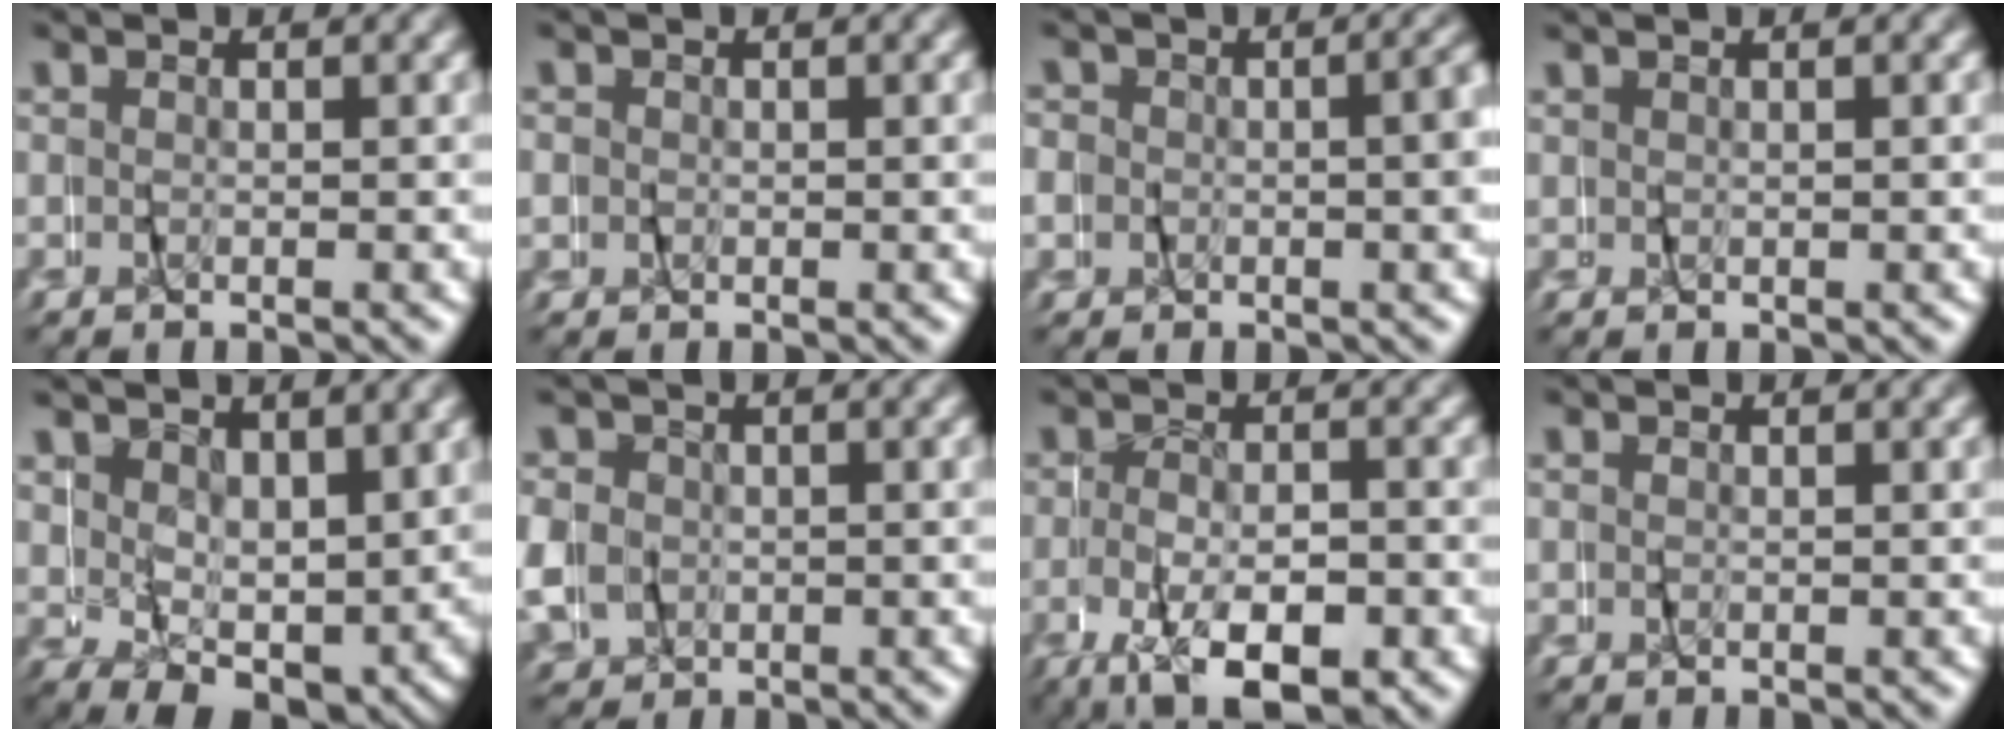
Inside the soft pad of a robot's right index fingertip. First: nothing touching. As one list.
[{"total": 1.9, "force": [0.4, 1.8, 0.5], "torque": [-0.015, 0.002, 0.004]}, {"total": 3.9, "force": [-0.2, 3.2, 2.1], "torque": [-0.040, 0.003, -0.006]}, {"total": 1.0, "force": [0.7, 0.4, 0.6], "torque": [-0.015, -0.001, 0.016]}, {"total": 4.6, "force": [1.0, 3.1, 3.3], "torque": [-0.054, -0.022, 0.028]}, {"total": 3.9, "force": [0.4, 3.7, 1.1], "torque": [-0.041, 0.001, 0.012]}, {"total": 7.2, "force": [-3.5, 3.3, 5.3], "torque": [-0.106, -0.018, -0.041]}, {"total": 0.0}]